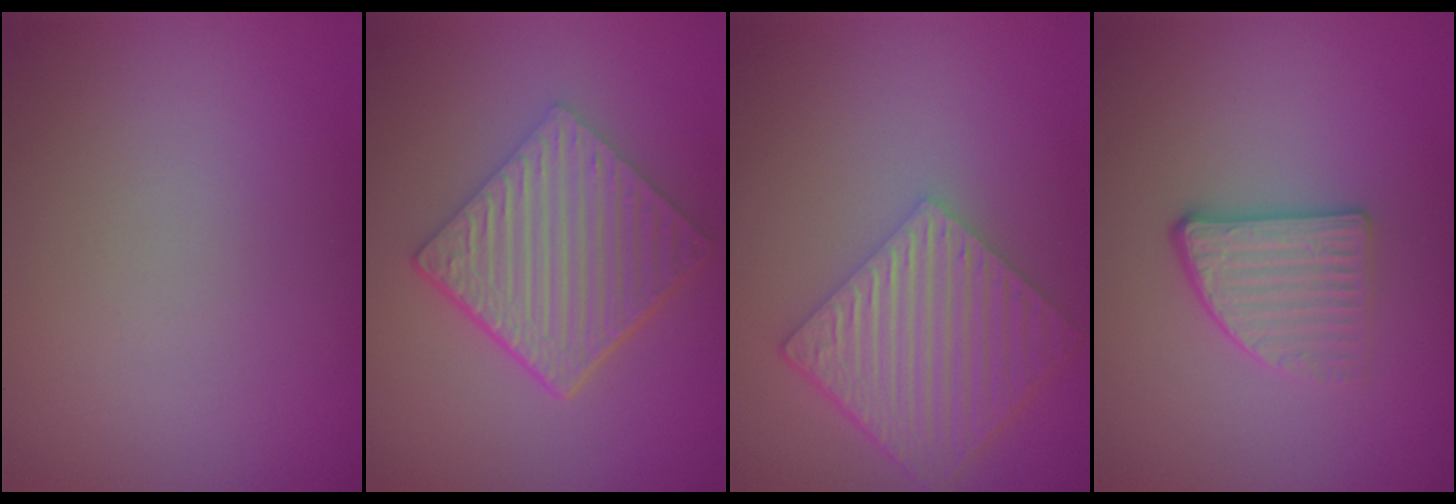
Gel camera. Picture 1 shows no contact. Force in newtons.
{"total": 6.7, "press": 4.8, "slide": 4.7}
{"total": 6.2, "press": 4.5, "slide": 4.3}
{"total": 2.8, "press": 2.5, "slide": 1.4}